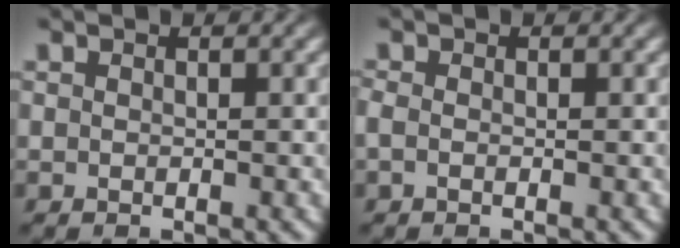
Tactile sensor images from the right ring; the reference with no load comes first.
{"total": 1.1, "force": [-0.4, 0.8, 0.7], "torque": [-0.029, -0.009, -0.007]}